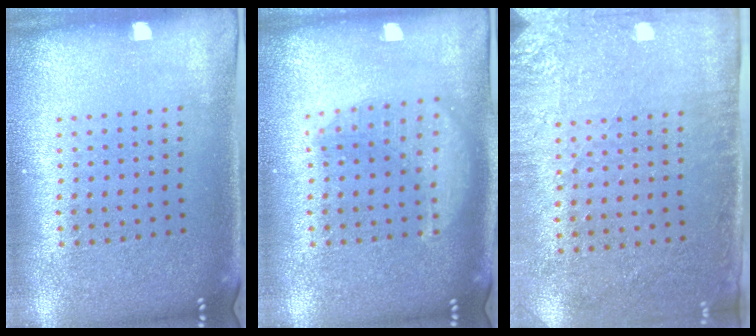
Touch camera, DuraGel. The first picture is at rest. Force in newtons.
{"total": 1.6, "press": 1.6, "slide": 0.2}
{"total": 2.7, "press": 2.3, "slide": 1.5}